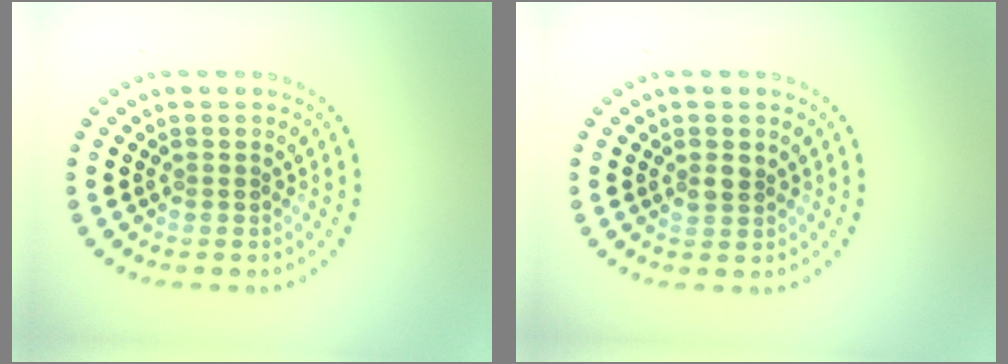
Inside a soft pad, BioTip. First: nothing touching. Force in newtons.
{"total": 1.3, "press": 1.2, "slide": 0.6}